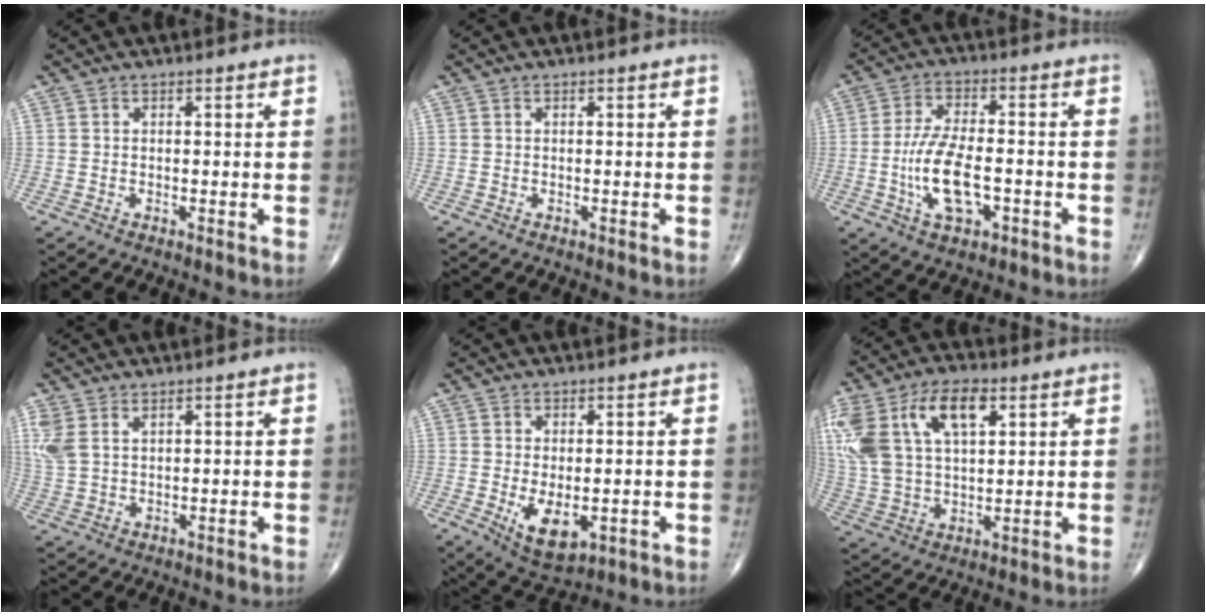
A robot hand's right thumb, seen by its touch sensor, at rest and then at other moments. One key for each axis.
{"total": 0.0}
{"total": 11.0, "fx": -2.7, "fy": 5.1, "fz": 9.4, "tx": -0.182, "ty": 0.011, "tz": -0.050}
{"total": 4.7, "fx": 2.6, "fy": 2.3, "fz": 3.2, "tx": -0.082, "ty": -0.003, "tz": 0.062}
{"total": 7.1, "fx": -1.4, "fy": 3.8, "fz": 5.8, "tx": -0.090, "ty": -0.016, "tz": -0.010}
{"total": 21.2, "fx": 8.4, "fy": 11.7, "fz": 15.6, "tx": -0.341, "ty": 0.015, "tz": 0.158}